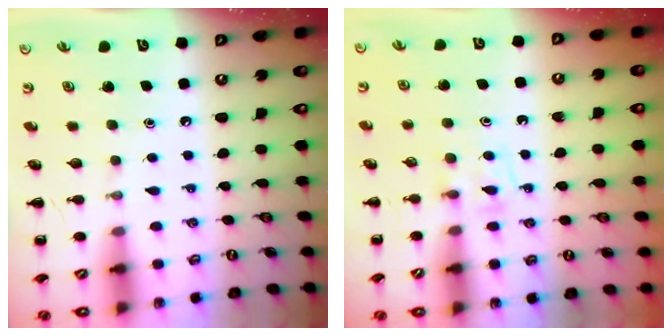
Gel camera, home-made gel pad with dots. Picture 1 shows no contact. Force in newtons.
{"total": 3.8, "press": 3.5, "slide": 1.5}